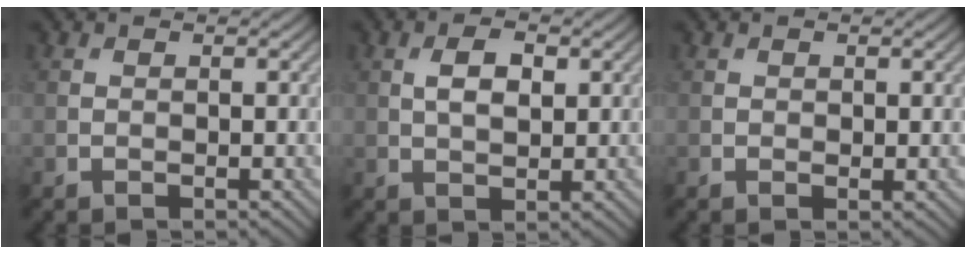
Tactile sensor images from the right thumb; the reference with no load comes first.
{"total": 3.6, "force": [1.0, 1.8, 2.9], "torque": [-0.060, 0.001, 0.018]}
{"total": 0.6, "force": [0.3, 0.4, 0.4], "torque": [-0.003, -0.003, 0.006]}